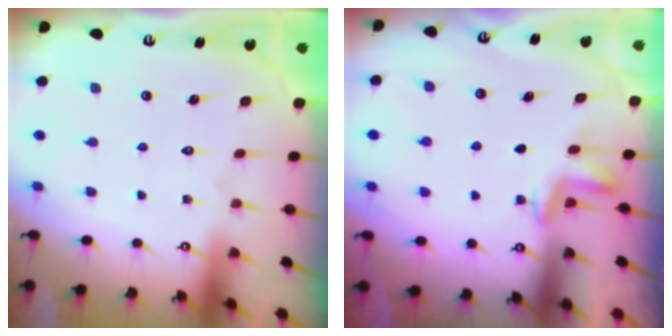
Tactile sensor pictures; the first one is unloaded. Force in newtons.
{"total": 3.2, "press": 3.2, "slide": 0.5}